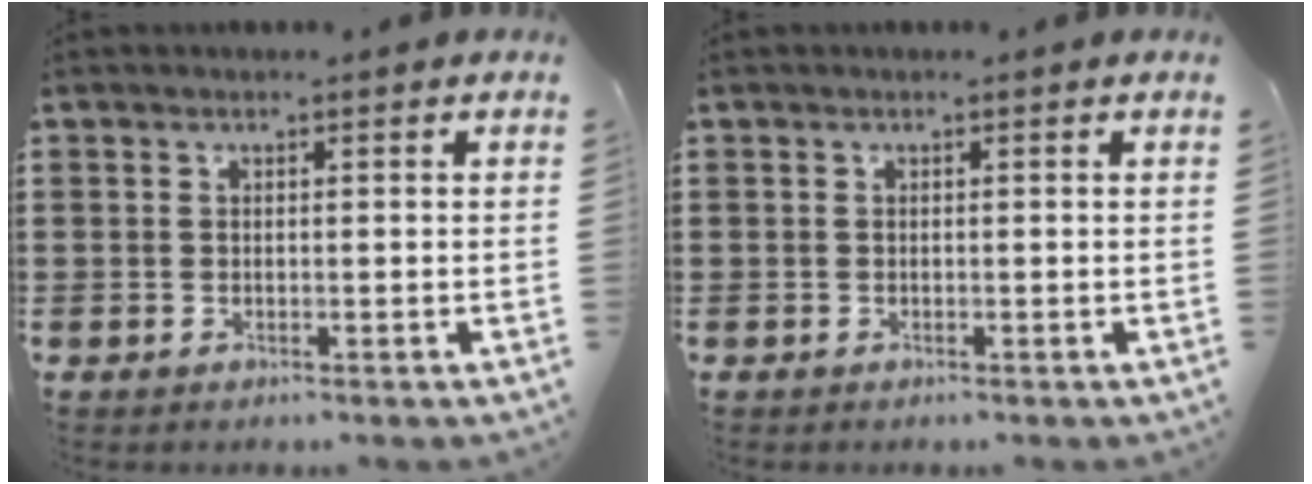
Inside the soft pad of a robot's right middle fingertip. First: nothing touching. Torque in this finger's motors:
{"motor_torque": [0.04, -0.04, 0.01, -0.01]}